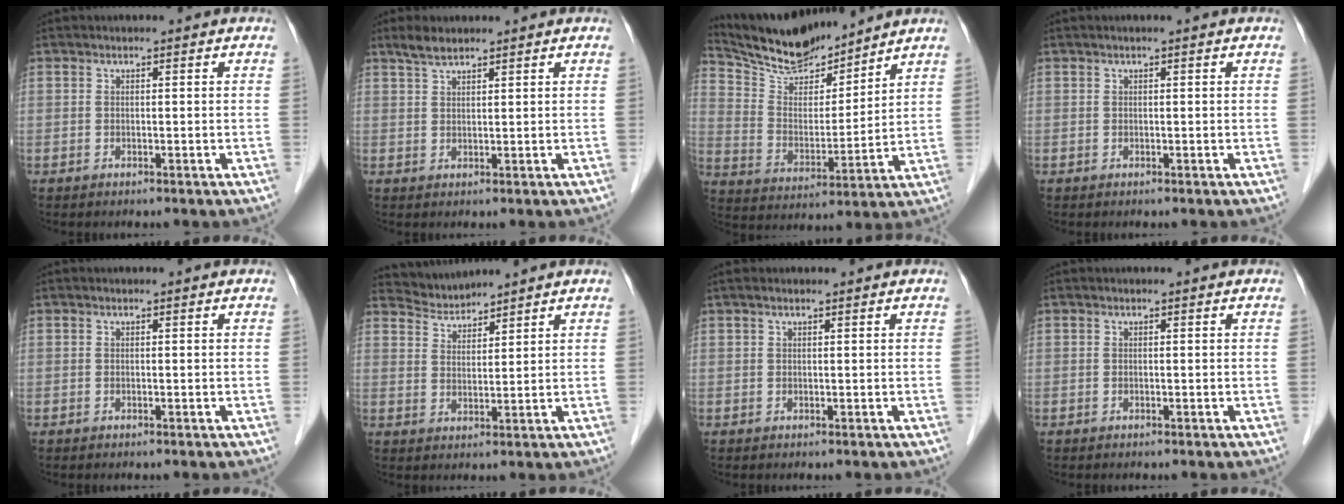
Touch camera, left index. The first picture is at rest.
{"total": 2.6, "force": [2.2, 0.6, 1.2], "torque": [-0.029, 0.010, 0.043]}
{"total": 12.6, "force": [11.9, 2.0, 3.8], "torque": [-0.077, 0.006, 0.224]}
{"total": 0.0}
{"total": 0.0}
{"total": 3.7, "force": [3.6, 0.0, -0.8], "torque": [0.011, 0.008, 0.075]}
{"total": 1.0, "force": [0.8, 0.2, 0.6], "torque": [-0.015, 0.017, 0.015]}
{"total": 0.0}